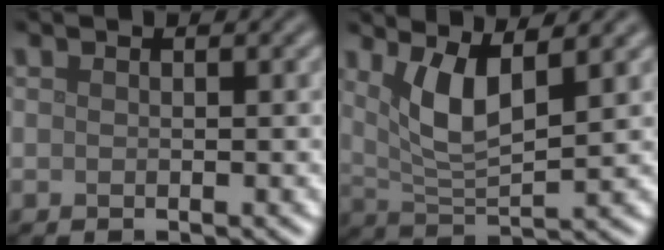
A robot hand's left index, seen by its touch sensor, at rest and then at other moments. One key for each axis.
{"total": 4.7, "fx": 2.1, "fy": 1.3, "fz": 4.0, "tx": -0.085, "ty": -0.007, "tz": 0.045}